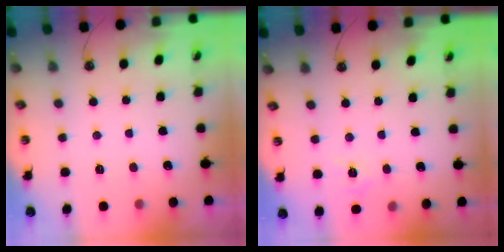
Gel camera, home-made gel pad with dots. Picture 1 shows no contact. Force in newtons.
{"total": 3.9, "press": 3.9, "slide": 0.5}